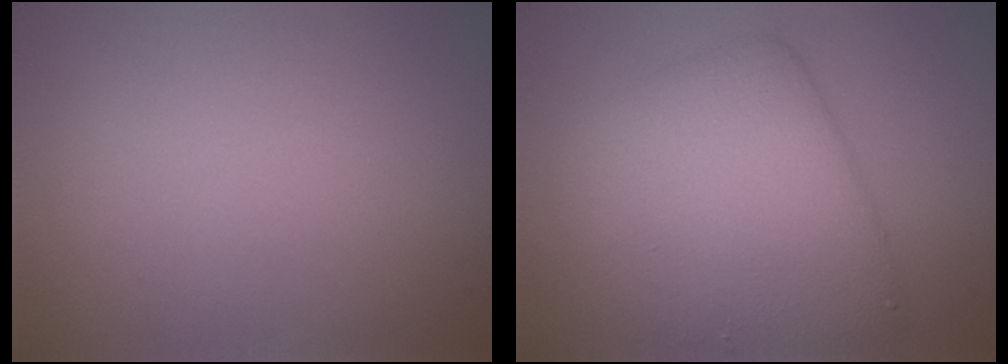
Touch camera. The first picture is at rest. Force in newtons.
{"total": 7.6, "press": 7.6, "slide": 0.2}